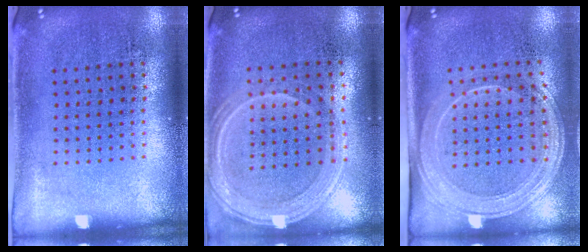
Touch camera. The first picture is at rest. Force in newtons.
{"total": 1.2, "press": 1.1, "slide": 0.3}
{"total": 2.2, "press": 1.8, "slide": 1.2}